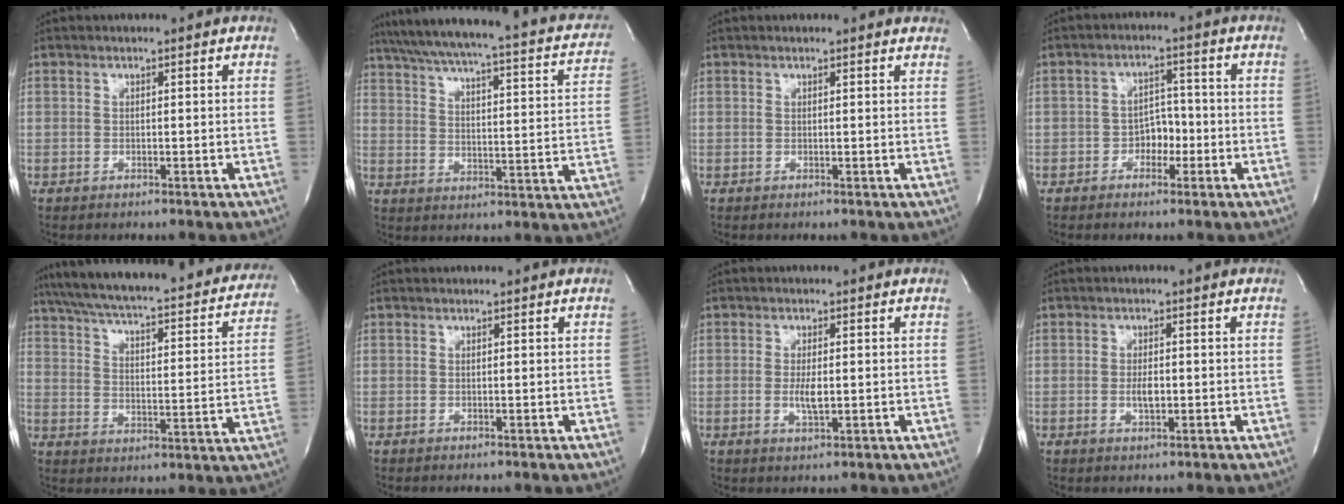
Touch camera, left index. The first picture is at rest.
{"total": 27.2, "force": [22.1, 5.0, 15.1], "torque": [-0.229, -0.007, 0.269]}
{"total": 3.5, "force": [3.2, 0.6, 1.2], "torque": [-0.017, 0.007, 0.022]}
{"total": 3.9, "force": [-1.6, 2.6, 2.5], "torque": [-0.033, 0.009, -0.031]}
{"total": 32.8, "force": [28.7, 5.9, 14.9], "torque": [-0.249, -0.048, 0.358]}
{"total": 0.0}
{"total": 3.1, "force": [-0.4, 0.8, 2.9], "torque": [-0.059, -0.006, -0.005]}
{"total": 2.4, "force": [-0.5, 0.8, 2.2], "torque": [-0.044, -0.002, -0.006]}